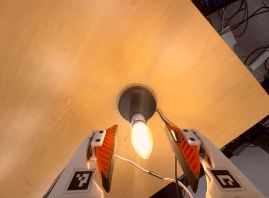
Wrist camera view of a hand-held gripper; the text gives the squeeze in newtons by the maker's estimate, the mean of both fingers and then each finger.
{"total": 0.0}